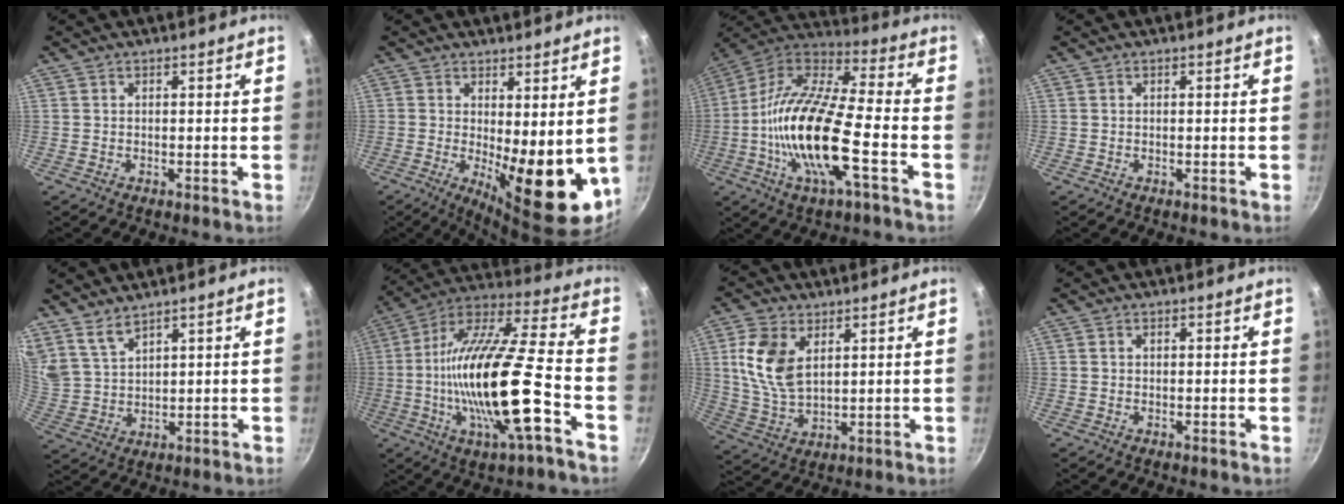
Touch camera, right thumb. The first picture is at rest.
{"total": 12.2, "force": [0.2, 4.4, 11.4], "torque": [-0.133, -0.026, 0.015]}
{"total": 21.0, "force": [-5.5, 6.5, 19.2], "torque": [-0.369, 0.033, -0.124]}
{"total": 0.0}
{"total": 6.3, "force": [5.2, 2.0, 2.8], "torque": [-0.050, -0.030, 0.119]}
{"total": 23.9, "force": [-5.9, 5.7, 22.5], "torque": [-0.408, 0.020, -0.116]}
{"total": 11.4, "force": [3.6, 6.9, 8.3], "torque": [-0.158, -0.019, 0.077]}
{"total": 0.9, "force": [0.1, 0.7, 0.5], "torque": [-0.006, 0.005, 0.002]}